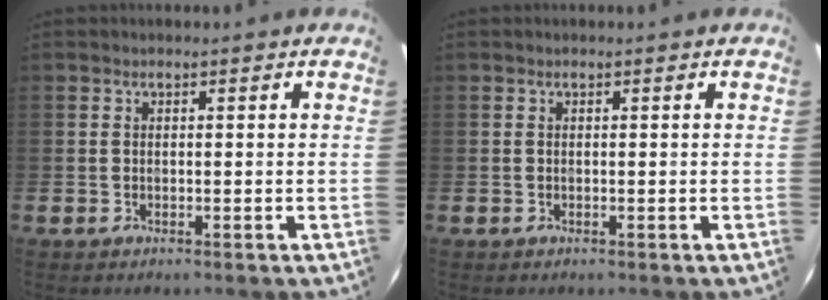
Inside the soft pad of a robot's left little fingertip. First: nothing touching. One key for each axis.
{"total": 0.0}